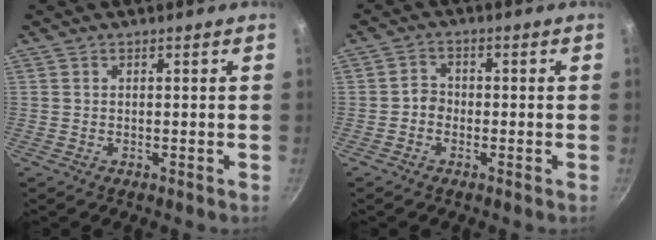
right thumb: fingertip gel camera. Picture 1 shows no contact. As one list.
[{"total": 2.5, "force": [-1.0, 2.1, 0.9], "torque": [-0.002, 0.016, -0.023]}]